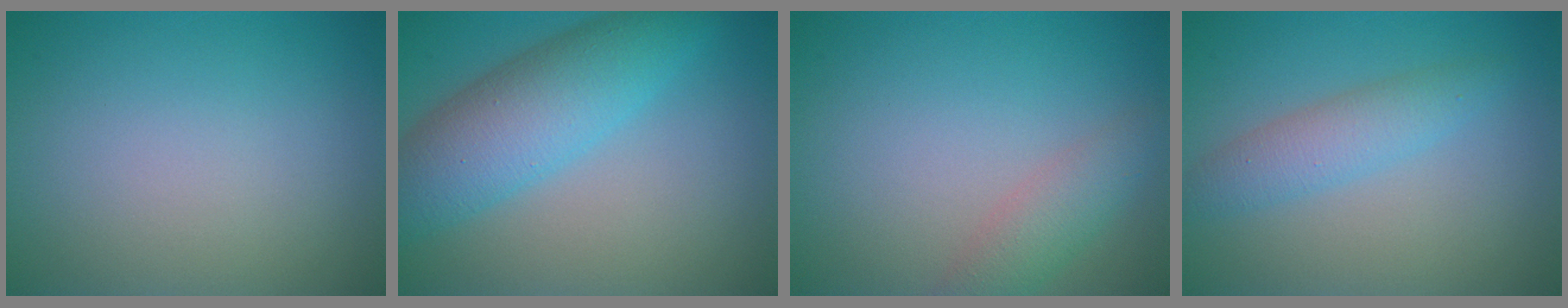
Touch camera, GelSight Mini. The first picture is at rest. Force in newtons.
{"total": 7.1, "press": 7.1, "slide": 0.1}
{"total": 2.5, "press": 2.5, "slide": 0.1}
{"total": 2.9, "press": 2.9, "slide": 0.1}